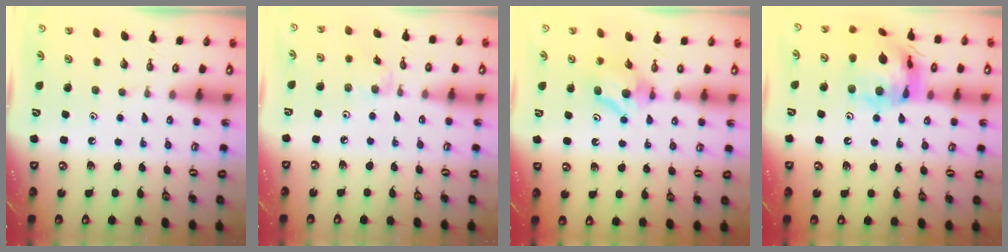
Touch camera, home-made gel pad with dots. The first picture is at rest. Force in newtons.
{"total": 1.6, "press": 1.5, "slide": 0.4}
{"total": 7.9, "press": 7.9, "slide": 0.2}
{"total": 18.9, "press": 18.8, "slide": 2.0}